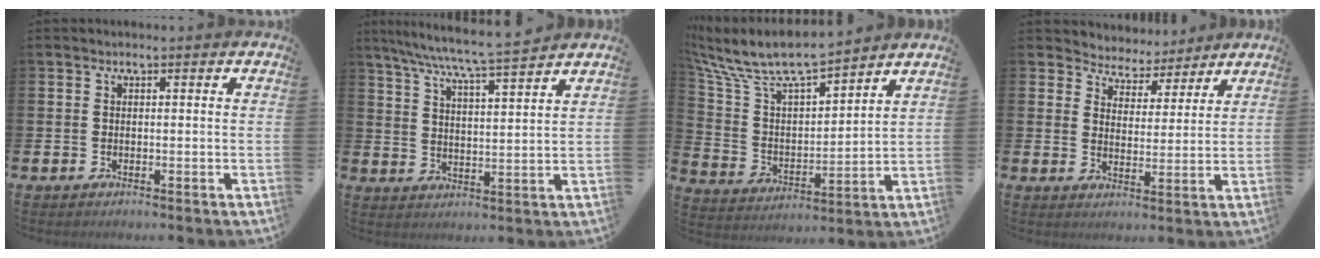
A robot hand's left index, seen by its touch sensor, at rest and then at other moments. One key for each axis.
{"total": 6.9, "fx": 6.5, "fy": -0.5, "fz": 2.3, "tx": -0.071, "ty": -0.043, "tz": 0.112}
{"total": 9.1, "fx": 8.4, "fy": 1.6, "fz": 2.9, "tx": -0.105, "ty": -0.063, "tz": 0.145}
{"total": 4.7, "fx": 4.3, "fy": 1.7, "fz": -0.7, "tx": -0.012, "ty": -0.041, "tz": 0.073}